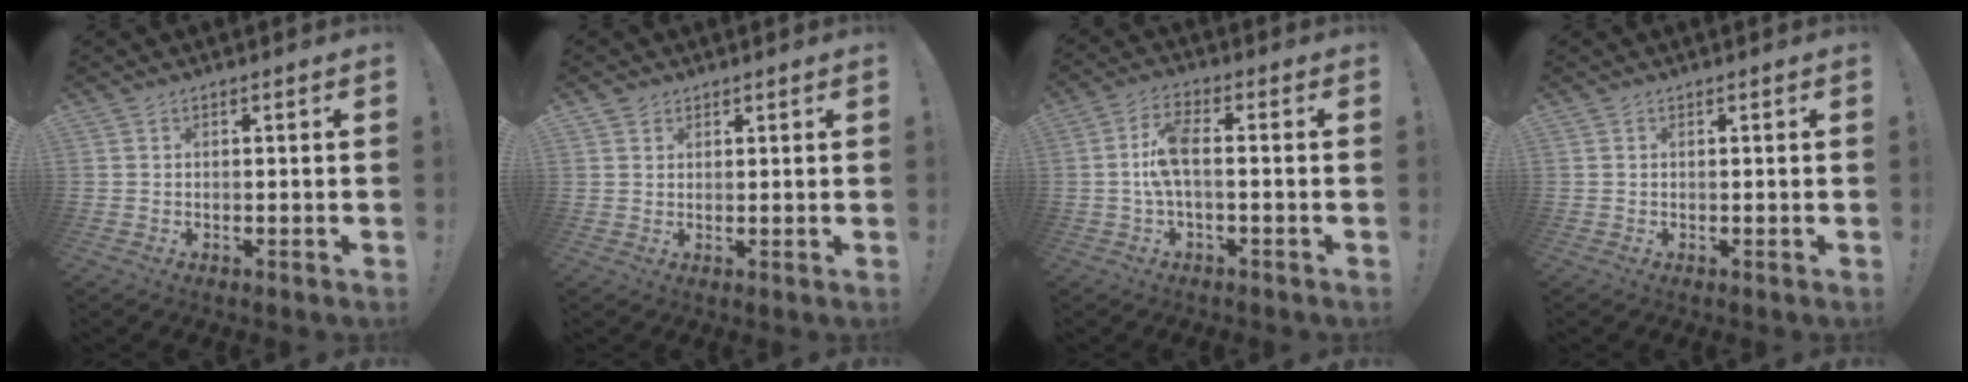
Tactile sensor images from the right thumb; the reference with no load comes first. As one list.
[{"total": 2.3, "force": [1.6, 1.6, 0.3], "torque": [-0.005, -0.003, 0.030]}, {"total": 8.1, "force": [-0.3, 2.6, 7.7], "torque": [-0.153, -0.004, -0.006]}, {"total": 0.0}]